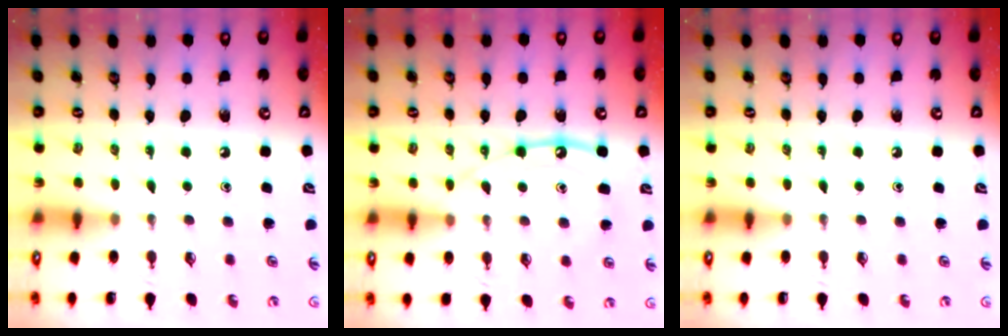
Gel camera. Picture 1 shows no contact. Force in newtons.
{"total": 12.8, "press": 12.7, "slide": 1.1}
{"total": 0.0}